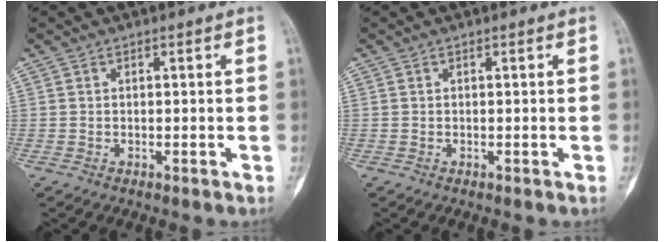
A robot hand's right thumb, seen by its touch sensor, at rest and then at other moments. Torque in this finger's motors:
{"motor_torque": [0.00, 0.00, 0.12, -0.06, 0.03]}